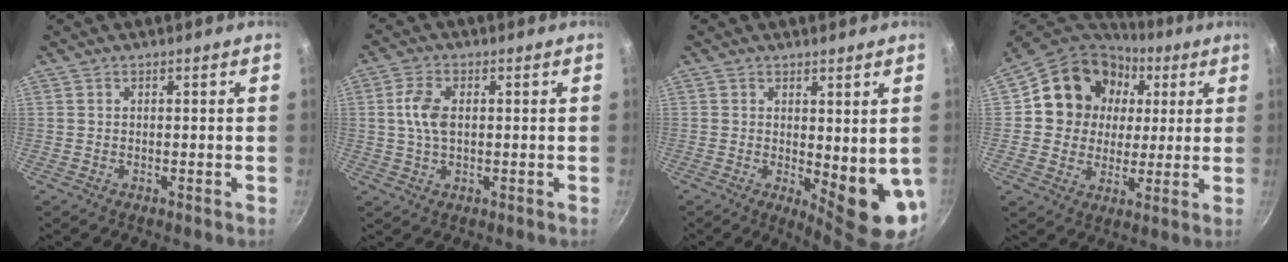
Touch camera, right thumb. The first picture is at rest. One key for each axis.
{"total": 5.7, "fx": 0.7, "fy": 3.4, "fz": 4.6, "tx": -0.087, "ty": 0.008, "tz": 0.010}
{"total": 9.1, "fx": 0.4, "fy": 3.4, "fz": 8.4, "tx": -0.096, "ty": -0.024, "tz": 0.014}
{"total": 16.8, "fx": 4.1, "fy": 14.8, "fz": 6.9, "tx": -0.102, "ty": 0.011, "tz": 0.061}